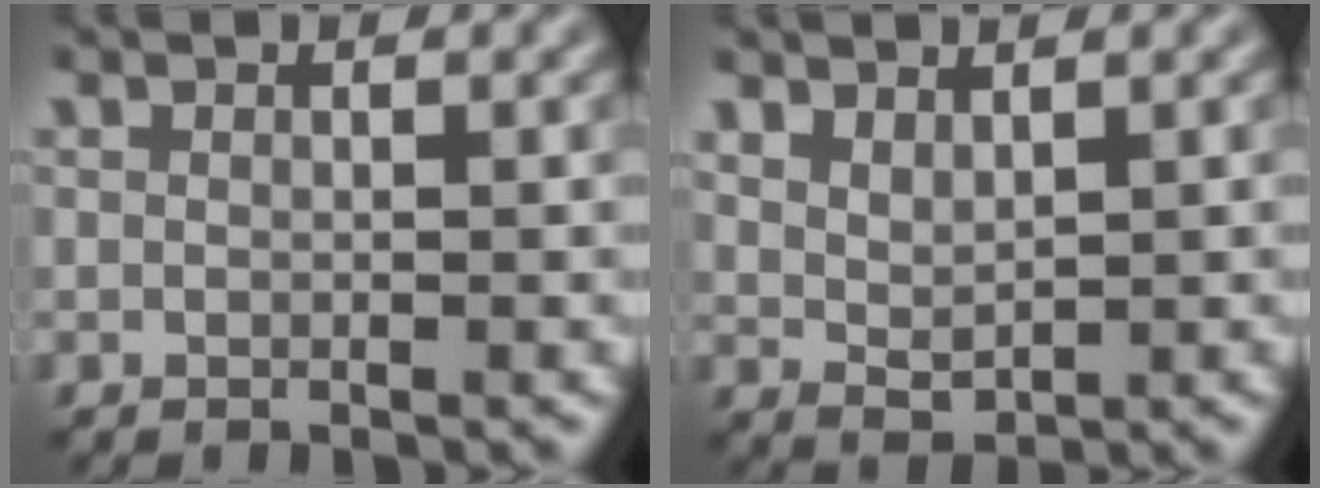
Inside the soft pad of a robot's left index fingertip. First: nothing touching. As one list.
[{"total": 1.7, "force": [1.3, 0.7, 0.9], "torque": [-0.021, 0.005, 0.036]}]